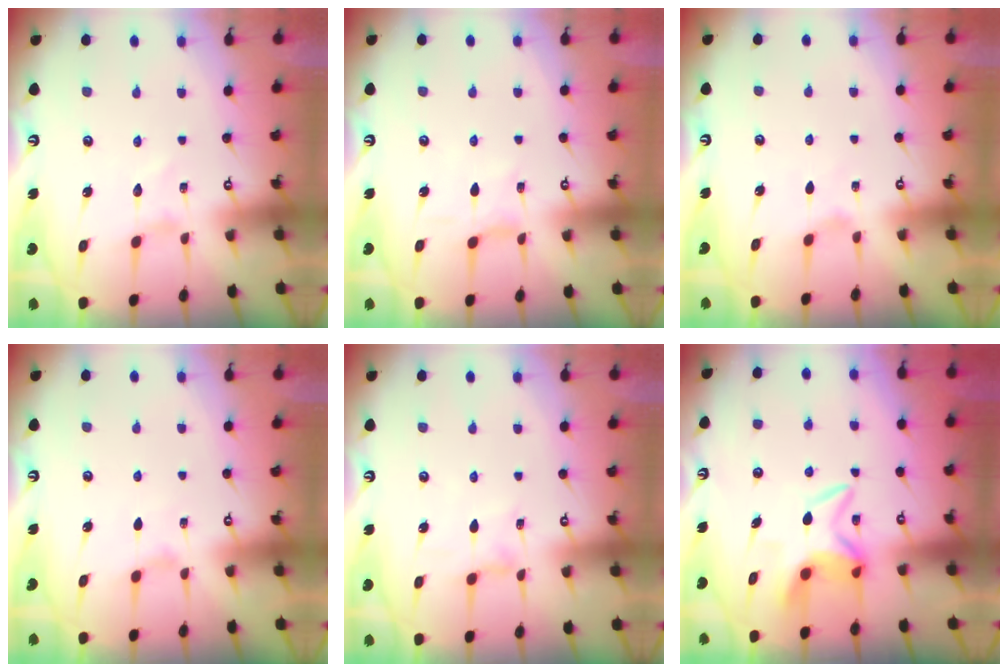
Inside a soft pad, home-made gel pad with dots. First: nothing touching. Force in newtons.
{"total": 2.1, "press": 2.1, "slide": 0.1}
{"total": 1.4, "press": 1.3, "slide": 0.4}
{"total": 2.7, "press": 2.6, "slide": 0.4}
{"total": 2.5, "press": 2.4, "slide": 0.5}
{"total": 6.1, "press": 6.1, "slide": 0.6}